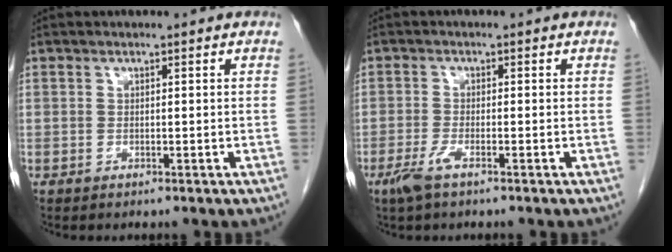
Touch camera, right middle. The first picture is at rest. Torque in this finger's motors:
{"motor_torque": [0.54, -0.29, 0.00, 0.05]}